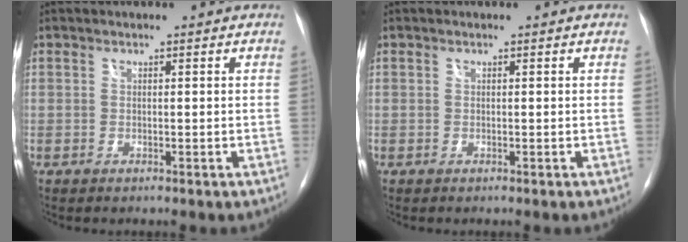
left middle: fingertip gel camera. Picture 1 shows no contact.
{"total": 0.0}